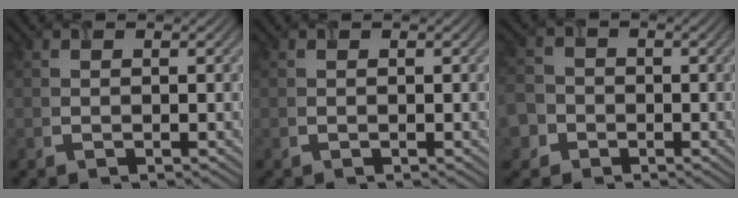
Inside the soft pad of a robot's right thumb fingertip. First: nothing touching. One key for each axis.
{"total": 0.0}
{"total": 3.6, "fx": -1.7, "fy": 3.1, "fz": 0.6, "tx": -0.009, "ty": -0.010, "tz": -0.045}